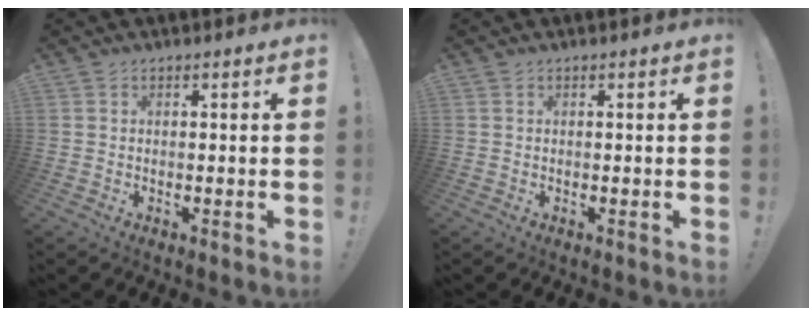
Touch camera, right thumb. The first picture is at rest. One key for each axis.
{"total": 0.0}